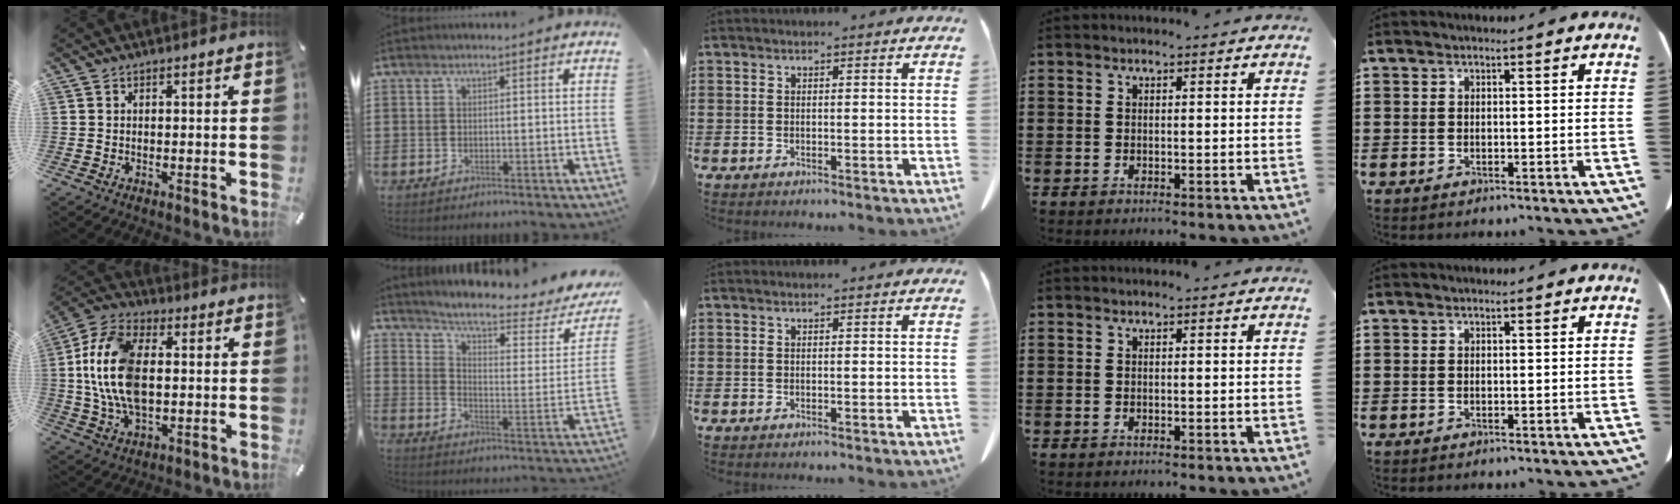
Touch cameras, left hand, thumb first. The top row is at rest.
{"thumb": {"total": 15.2, "force": [0.3, 9.6, 11.8], "torque": [-0.274, 0.001, 0.002]}, "index": {"total": 6.0, "force": [4.9, 0.7, 3.4], "torque": [-0.079, -0.032, 0.075]}}